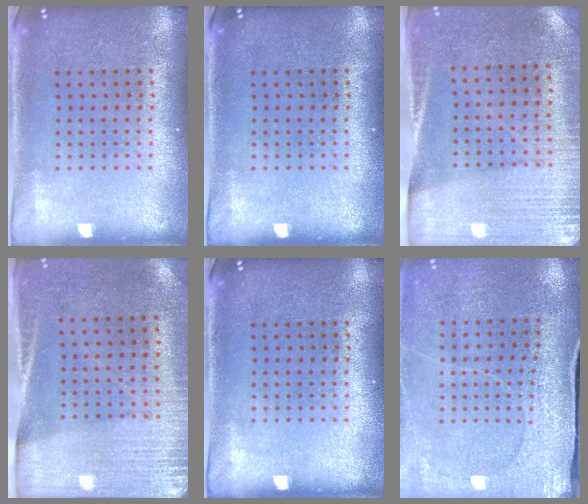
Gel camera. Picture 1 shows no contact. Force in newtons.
{"total": 0.0}
{"total": 2.7, "press": 2.4, "slide": 1.2}
{"total": 2.8, "press": 2.5, "slide": 1.3}
{"total": 0.0}
{"total": 2.9, "press": 2.9, "slide": 0.4}